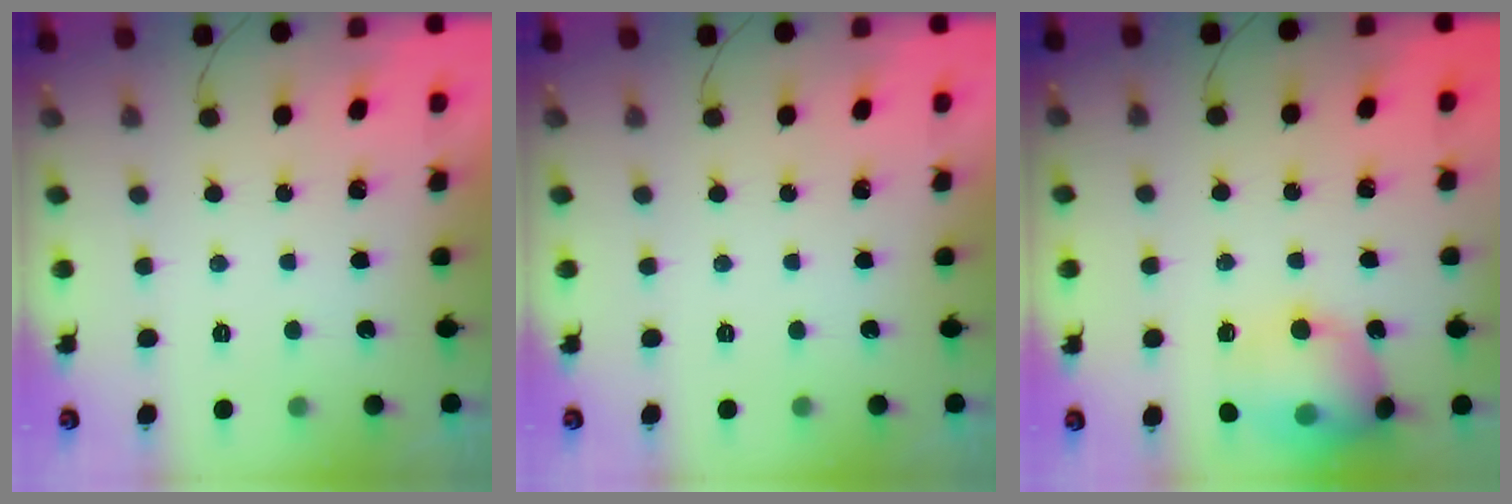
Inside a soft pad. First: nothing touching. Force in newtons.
{"total": 0.0}
{"total": 13.8, "press": 13.6, "slide": 2.1}